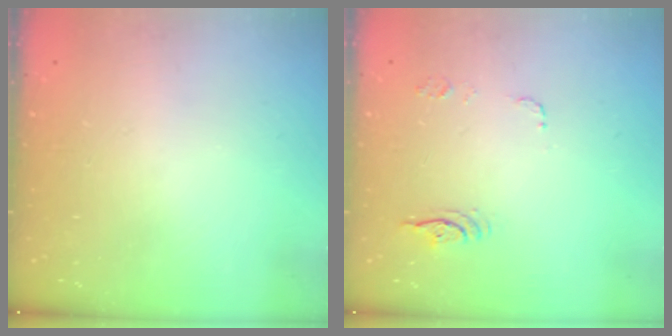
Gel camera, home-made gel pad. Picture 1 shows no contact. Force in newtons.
{"total": 6.0, "press": 6.0, "slide": 0.4}